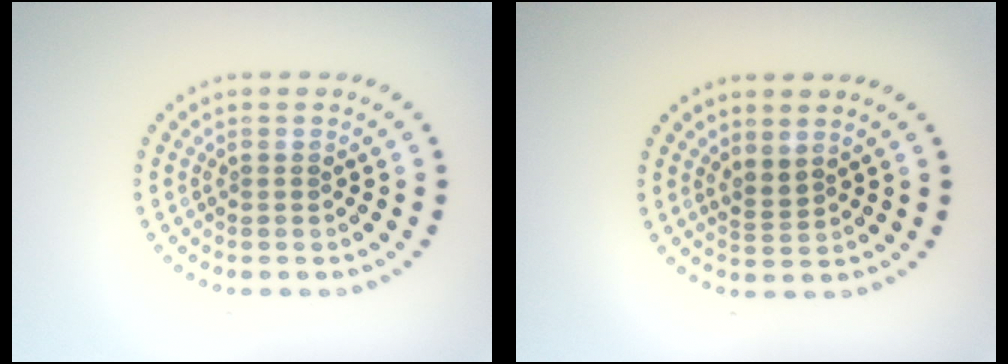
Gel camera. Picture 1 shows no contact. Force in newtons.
{"total": 1.5, "press": 1.2, "slide": 1.0}